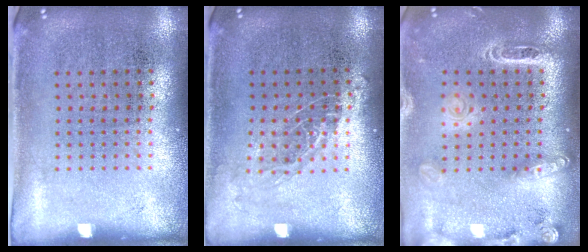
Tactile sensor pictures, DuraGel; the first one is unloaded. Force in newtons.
{"total": 1.0, "press": 0.9, "slide": 0.5}
{"total": 2.1, "press": 1.8, "slide": 1.2}